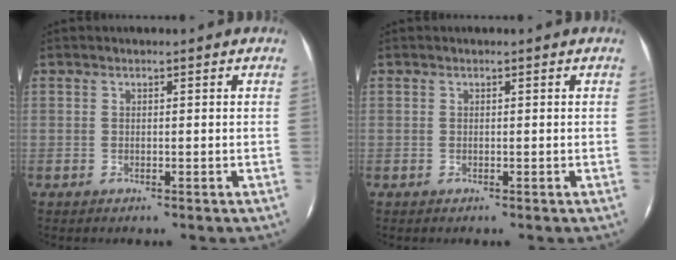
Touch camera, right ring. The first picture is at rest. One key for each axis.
{"total": 0.0}